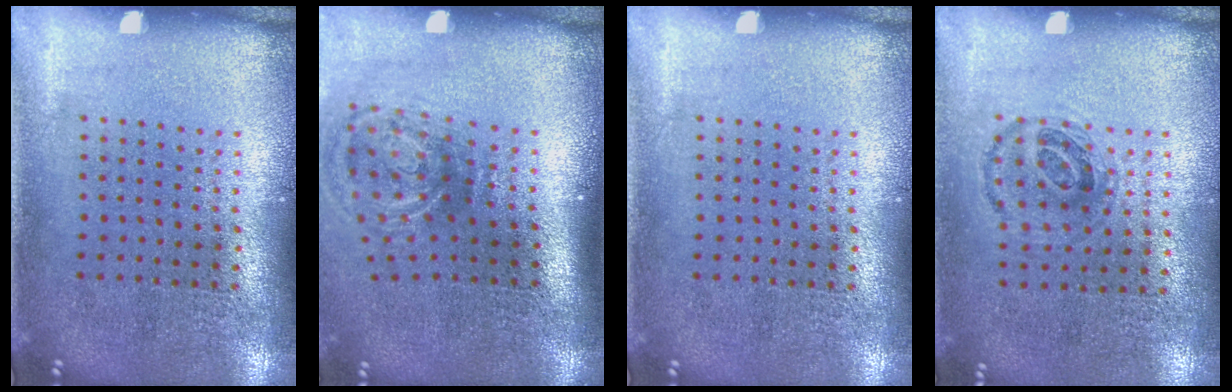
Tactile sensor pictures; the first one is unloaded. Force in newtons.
{"total": 2.1, "press": 1.2, "slide": 1.7}
{"total": 0.0}
{"total": 0.9, "press": 0.7, "slide": 0.5}